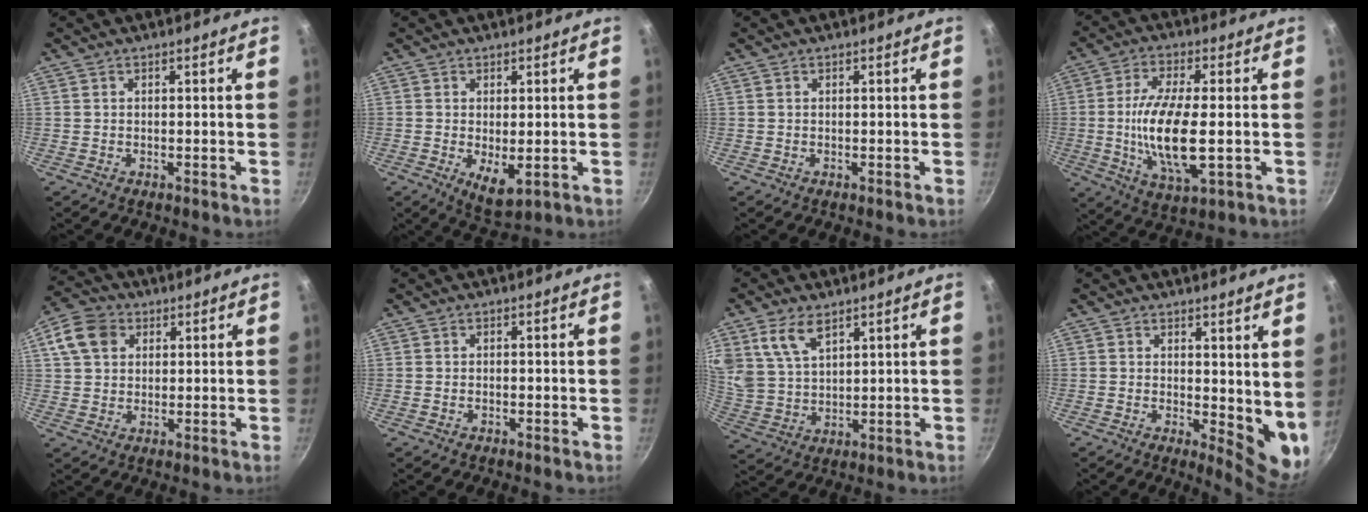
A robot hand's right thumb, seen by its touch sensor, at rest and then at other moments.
{"total": 5.7, "force": [-0.7, 2.4, 5.1], "torque": [-0.073, -0.014, 0.002]}
{"total": 0.0}
{"total": 14.7, "force": [-1.4, 5.2, 13.7], "torque": [-0.264, -0.008, -0.029]}
{"total": 8.3, "force": [2.8, 6.5, 4.3], "torque": [-0.061, 0.008, 0.039]}
{"total": 0.6, "force": [-0.4, 0.3, 0.4], "torque": [-0.012, 0.005, -0.011]}
{"total": 8.6, "force": [4.9, 4.9, 5.2], "torque": [-0.090, -0.022, 0.107]}
{"total": 7.9, "force": [1.9, 3.6, 6.7], "torque": [-0.071, -0.022, 0.031]}